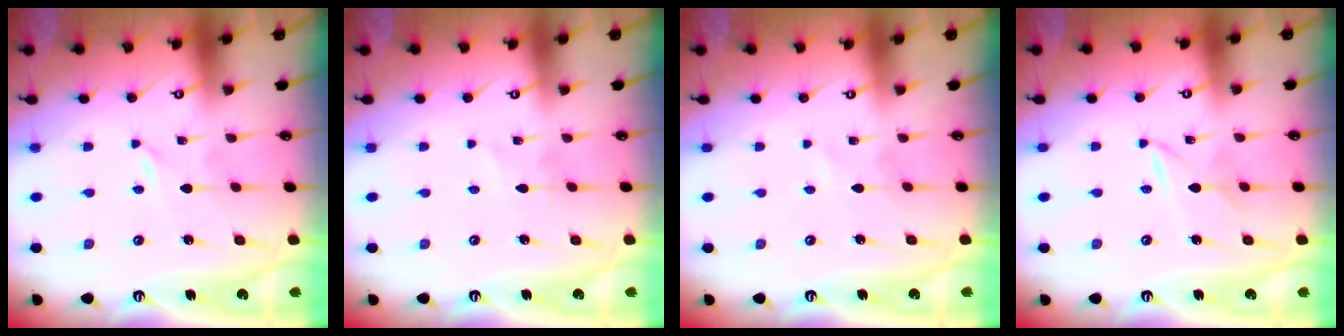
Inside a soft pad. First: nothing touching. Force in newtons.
{"total": 2.2, "press": 2.2, "slide": 0.2}
{"total": 2.2, "press": 2.2, "slide": 0.2}
{"total": 1.9, "press": 1.9, "slide": 0.3}